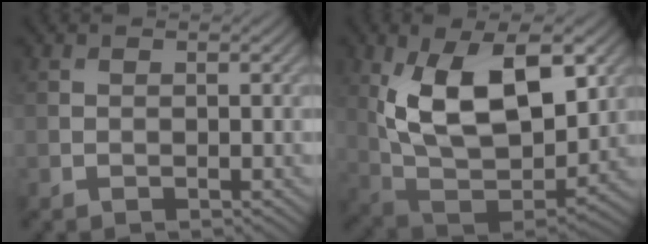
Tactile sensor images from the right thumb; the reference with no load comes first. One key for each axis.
{"total": 14.9, "fx": 4.1, "fy": 7.7, "fz": 12.1, "tx": -0.218, "ty": -0.009, "tz": 0.077}